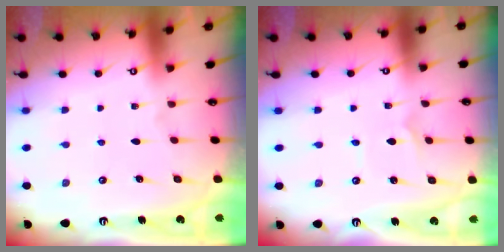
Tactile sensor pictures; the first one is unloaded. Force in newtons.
{"total": 1.3, "press": 1.3, "slide": 0.1}